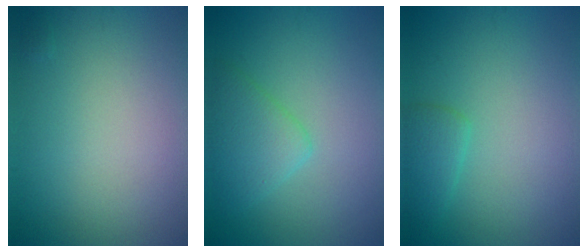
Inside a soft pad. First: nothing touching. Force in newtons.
{"total": 3.1, "press": 3.1, "slide": 0.1}
{"total": 1.8, "press": 1.8, "slide": 0.2}